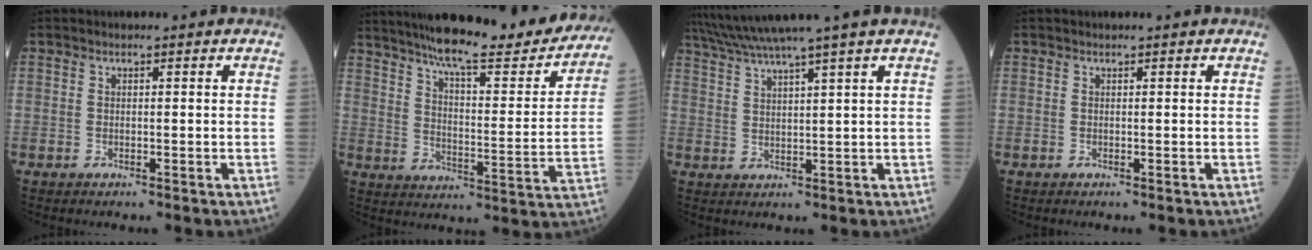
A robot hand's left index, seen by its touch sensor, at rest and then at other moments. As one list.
[{"total": 27.2, "force": [23.8, 3.4, 12.9], "torque": [-0.202, -0.047, 0.314]}, {"total": 9.2, "force": [7.6, -2.6, 4.4], "torque": [-0.078, 0.014, 0.127]}, {"total": 0.0}]